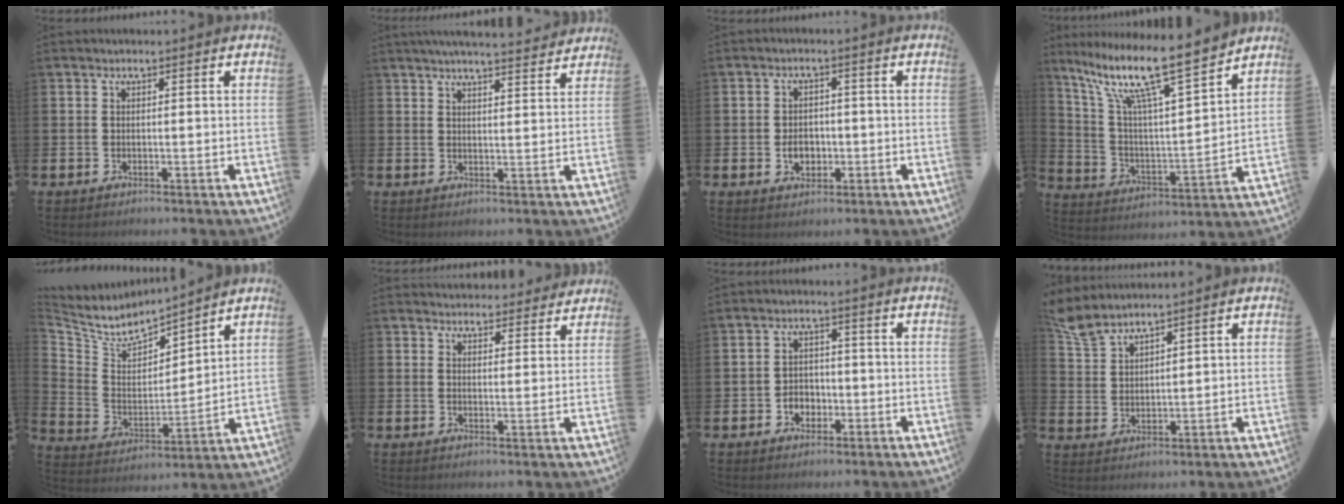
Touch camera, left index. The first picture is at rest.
{"total": 4.6, "force": [4.5, -0.1, 1.0], "torque": [-0.014, -0.027, 0.077]}
{"total": 3.3, "force": [-0.8, 2.5, 1.9], "torque": [-0.024, -0.001, -0.022]}
{"total": 13.6, "force": [10.8, 2.1, 8.0], "torque": [-0.182, -0.068, 0.181]}
{"total": 6.2, "force": [5.9, 1.9, 0.9], "torque": [-0.062, -0.049, 0.100]}
{"total": 3.9, "force": [3.8, 1.0, -0.1], "torque": [0.000, -0.022, 0.068]}
{"total": 3.0, "force": [-1.3, 2.5, 1.1], "torque": [-0.018, 0.001, -0.031]}
{"total": 4.7, "force": [4.5, 0.9, 0.9], "torque": [-0.039, -0.018, 0.083]}